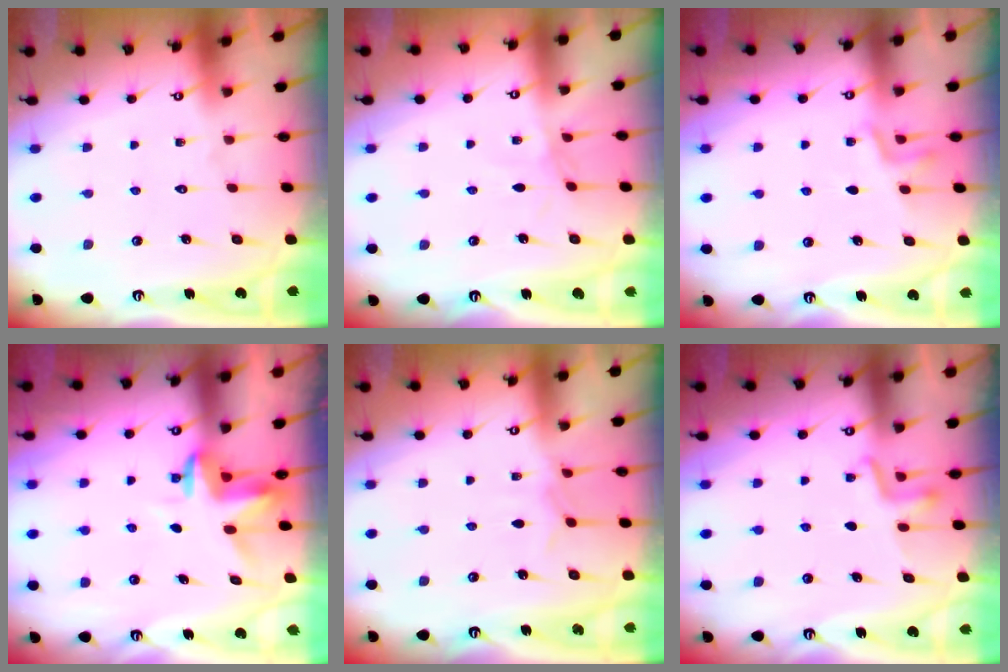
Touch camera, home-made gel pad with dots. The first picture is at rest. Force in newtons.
{"total": 2.3, "press": 2.3, "slide": 0.4}
{"total": 3.9, "press": 3.7, "slide": 1.3}
{"total": 3.5, "press": 3.5, "slide": 0.2}
{"total": 5.1, "press": 5.0, "slide": 0.4}
{"total": 3.3, "press": 3.3, "slide": 0.6}